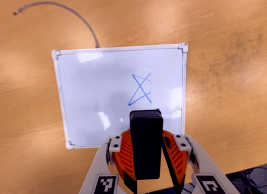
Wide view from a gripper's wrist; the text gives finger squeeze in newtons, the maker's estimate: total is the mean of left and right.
{"total": 7.0, "left": 7.4, "right": 6.7}